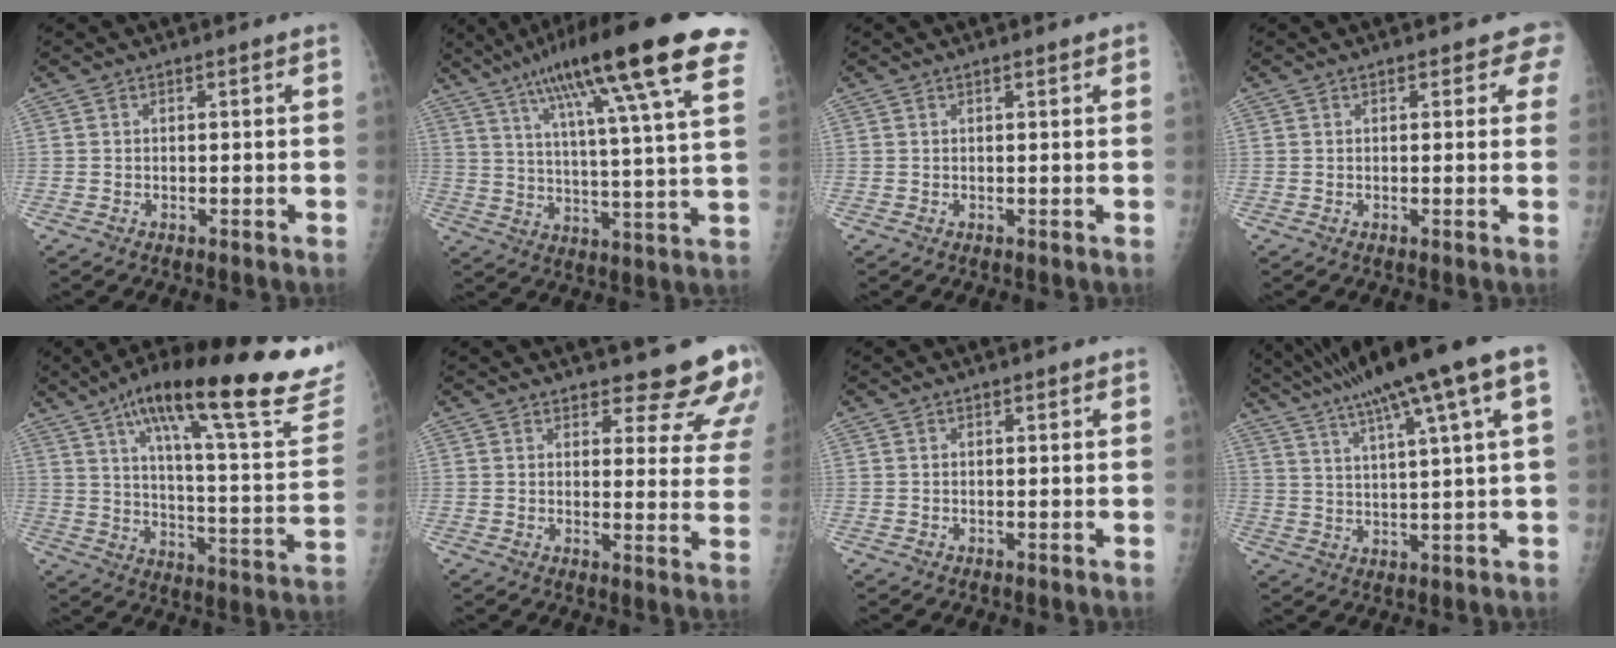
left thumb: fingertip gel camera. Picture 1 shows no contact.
{"total": 25.0, "force": [14.5, 3.2, 20.1], "torque": [-0.309, -0.016, 0.210]}
{"total": 1.1, "force": [0.7, 0.3, 0.7], "torque": [-0.010, 0.000, 0.008]}
{"total": 2.8, "force": [2.0, 1.5, 1.2], "torque": [0.016, -0.003, 0.013]}
{"total": 31.2, "force": [20.3, 6.8, 22.6], "torque": [-0.305, -0.052, 0.291]}
{"total": 13.3, "force": [11.9, 4.0, 4.5], "torque": [-0.004, -0.084, 0.123]}
{"total": 0.0}
{"total": 17.8, "force": [9.6, 1.3, 15.0], "torque": [-0.249, 0.015, 0.151]}